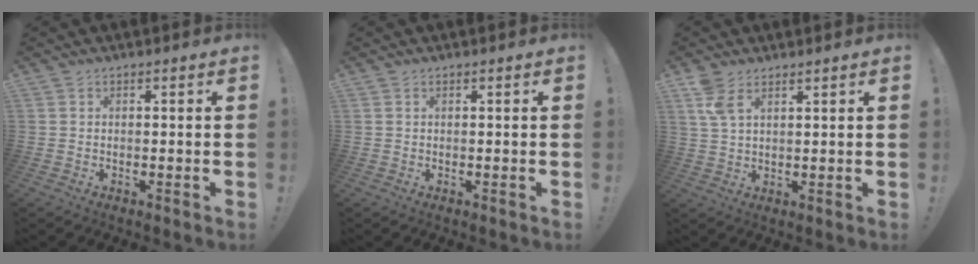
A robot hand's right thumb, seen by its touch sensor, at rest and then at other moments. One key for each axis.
{"total": 0.0}
{"total": 5.8, "fx": 3.7, "fy": 2.0, "fz": 4.0, "tx": -0.065, "ty": -0.020, "tz": 0.070}